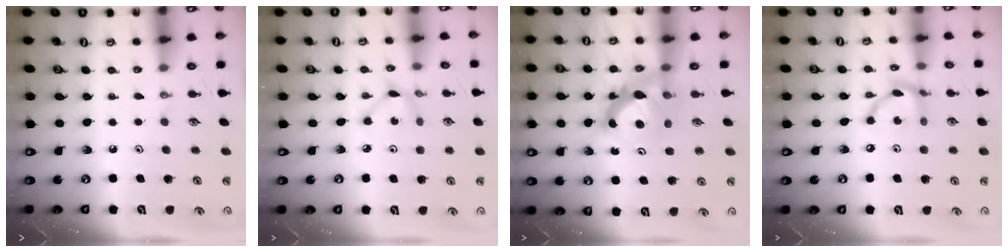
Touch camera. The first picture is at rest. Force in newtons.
{"total": 2.1, "press": 2.1, "slide": 0.1}
{"total": 8.5, "press": 8.5, "slide": 0.6}
{"total": 9.3, "press": 9.3, "slide": 0.5}